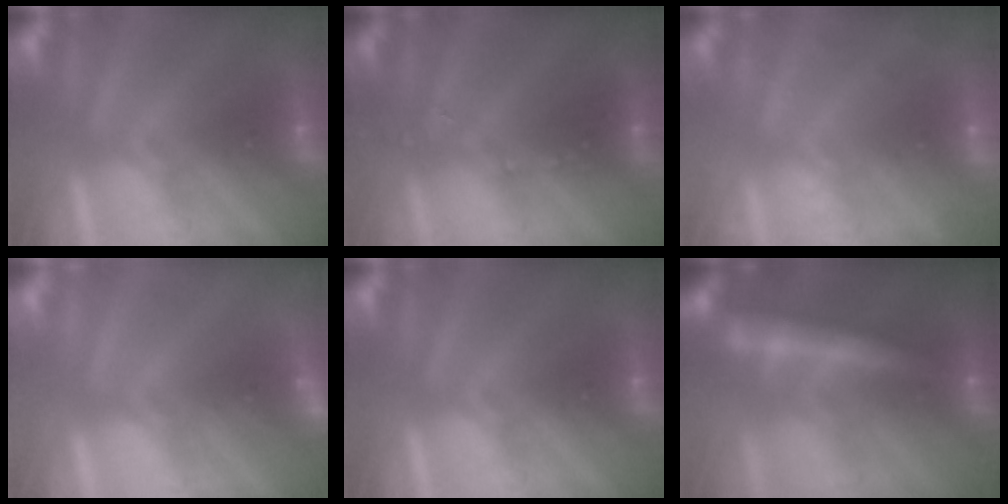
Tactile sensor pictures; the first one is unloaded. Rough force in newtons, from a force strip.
{"total": 2.4}
{"total": 2.1}
{"total": 2.4}
{"total": 0.0}
{"total": 6.5}